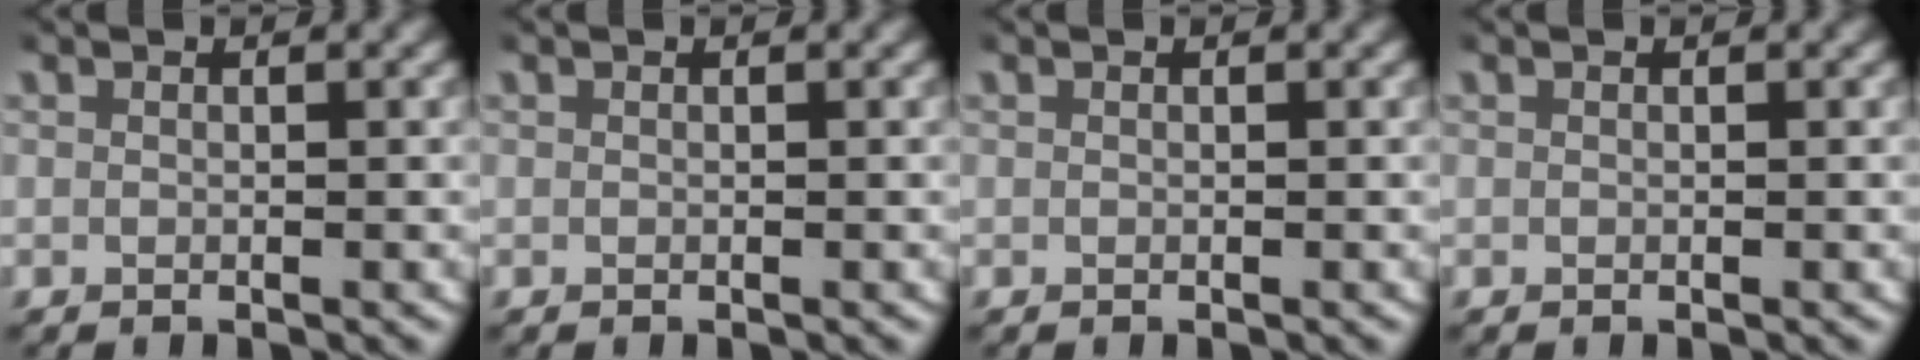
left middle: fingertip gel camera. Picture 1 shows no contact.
{"total": 0.0}
{"total": 0.0}
{"total": 0.0}